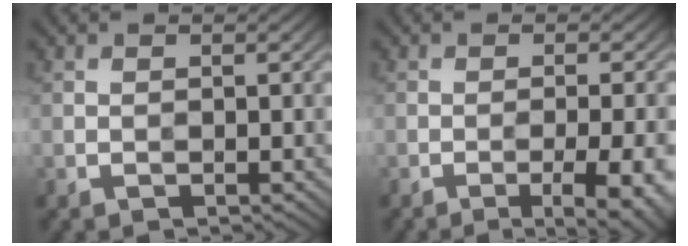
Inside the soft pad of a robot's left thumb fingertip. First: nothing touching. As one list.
[{"total": 6.8, "force": [-3.1, 1.5, 5.9], "torque": [-0.084, 0.001, -0.037]}]